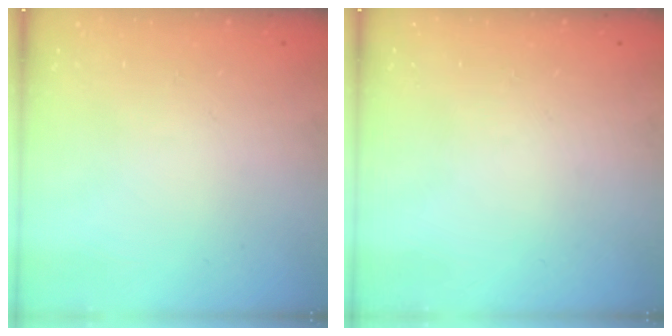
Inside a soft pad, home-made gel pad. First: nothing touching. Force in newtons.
{"total": 0.0}